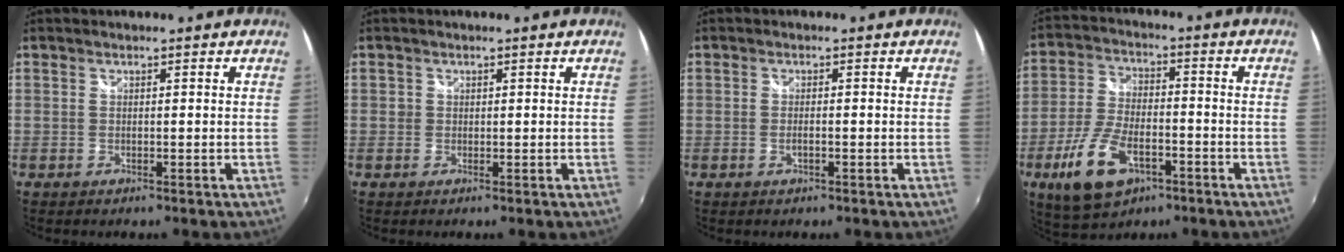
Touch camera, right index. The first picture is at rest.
{"total": 1.1, "force": [-0.1, 1.1, 0.2], "torque": [-0.003, -0.001, -0.005]}
{"total": 1.2, "force": [-0.5, 0.4, 1.1], "torque": [-0.023, -0.002, -0.008]}
{"total": 13.2, "force": [-6.2, 6.6, 9.6], "torque": [-0.211, -0.010, -0.107]}